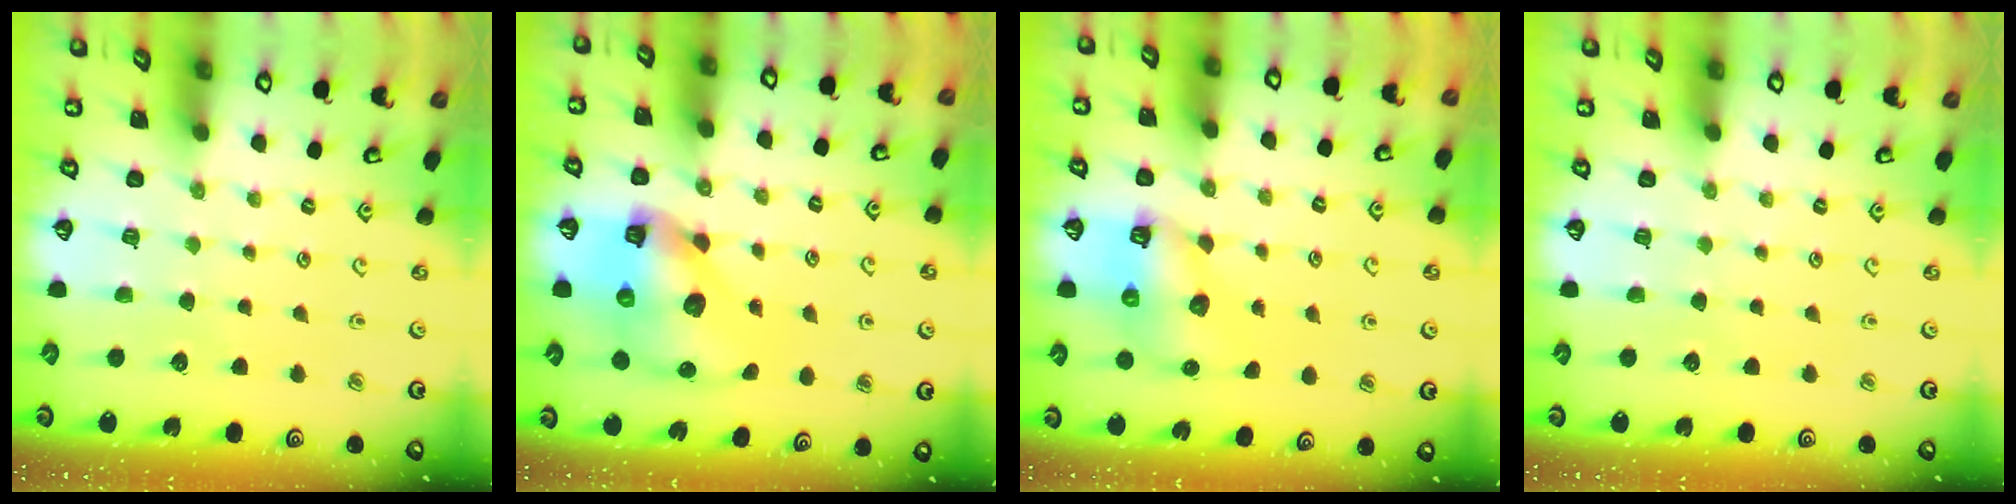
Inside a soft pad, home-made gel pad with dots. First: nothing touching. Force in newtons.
{"total": 13.5, "press": 13.3, "slide": 1.9}
{"total": 7.8, "press": 7.8, "slide": 0.9}
{"total": 0.0}